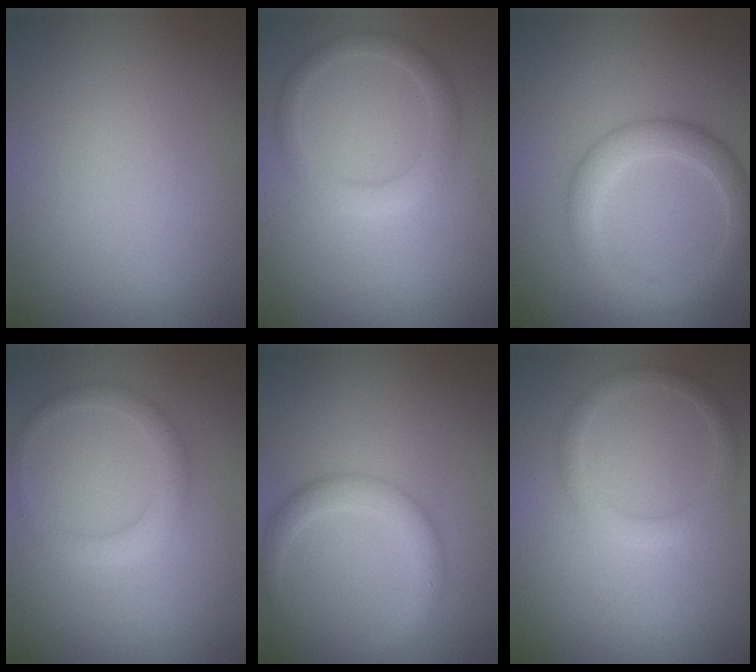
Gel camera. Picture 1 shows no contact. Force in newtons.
{"total": 2.5, "press": 2.5, "slide": 0.3}
{"total": 3.7, "press": 3.7, "slide": 0.1}
{"total": 2.0, "press": 2.0, "slide": 0.1}
{"total": 3.0, "press": 3.0, "slide": 0.1}
{"total": 2.0, "press": 2.0, "slide": 0.1}